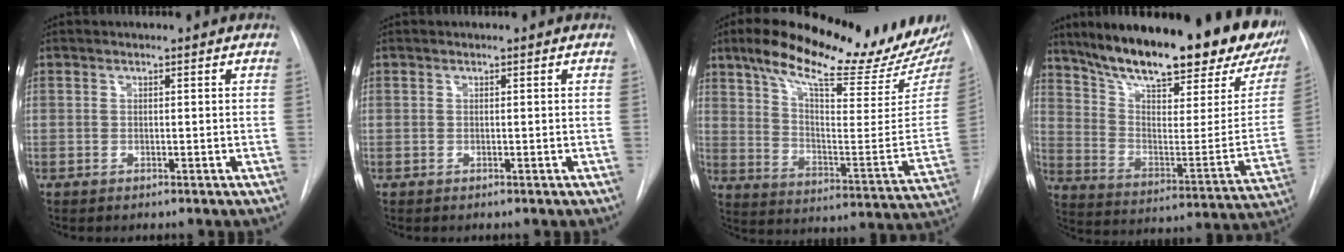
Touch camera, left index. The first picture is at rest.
{"total": 0.0}
{"total": 24.4, "force": [19.3, 3.9, 14.4], "torque": [-0.224, -0.038, 0.269]}
{"total": 31.6, "force": [24.0, 7.8, 19.1], "torque": [-0.290, -0.035, 0.328]}